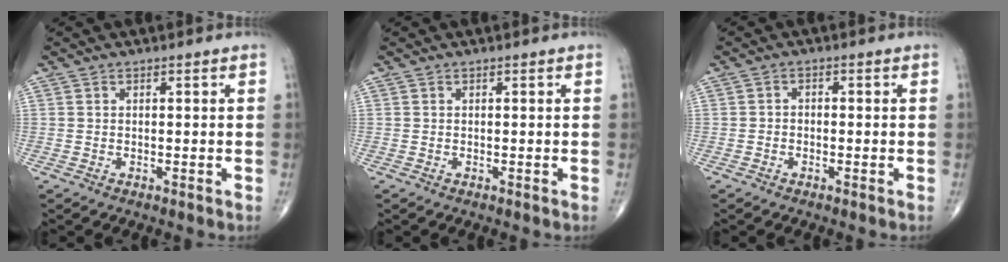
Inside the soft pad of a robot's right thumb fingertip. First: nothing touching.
{"total": 0.0}
{"total": 1.2, "force": [-0.5, 0.9, 0.5], "torque": [-0.002, 0.004, -0.012]}